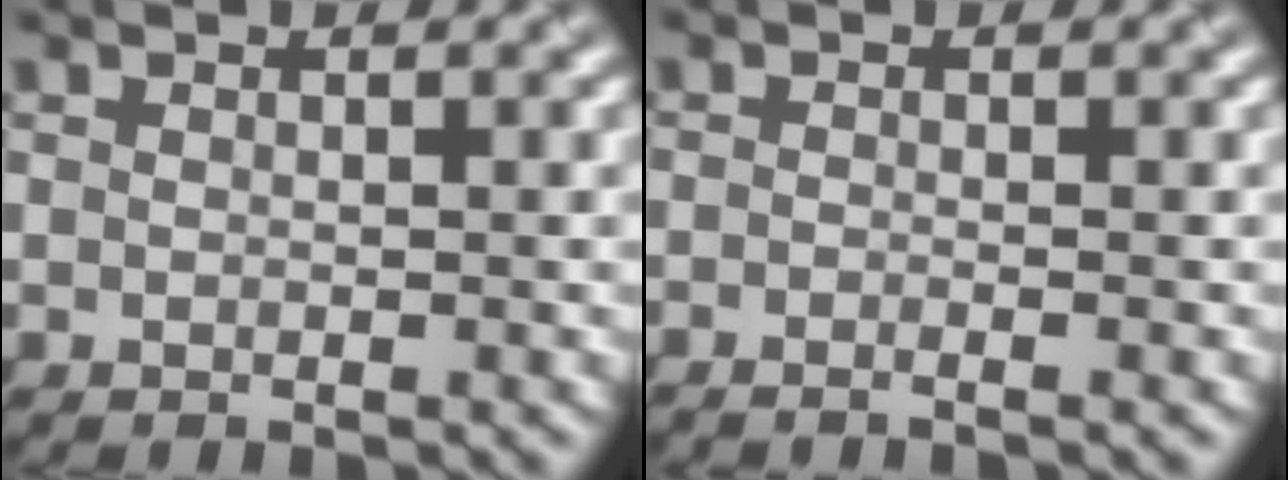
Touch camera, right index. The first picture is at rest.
{"total": 1.4, "force": [-0.9, 0.4, 1.0], "torque": [-0.007, -0.009, -0.021]}